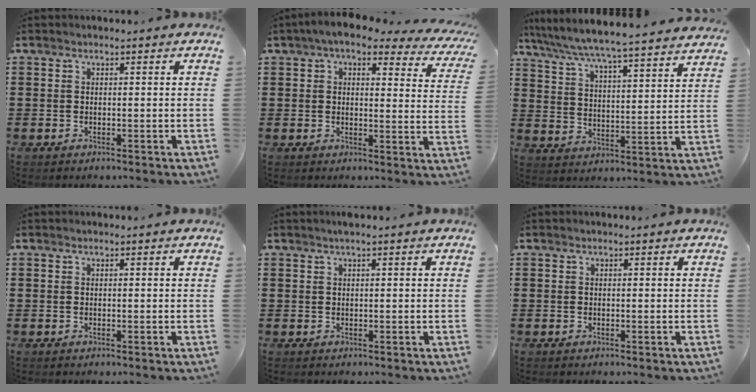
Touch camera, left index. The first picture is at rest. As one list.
[{"total": 5.4, "force": [4.2, 1.1, 3.2], "torque": [-0.070, -0.015, 0.071]}, {"total": 5.4, "force": [5.2, -0.7, 1.5], "torque": [-0.054, -0.044, 0.081]}, {"total": 0.0}, {"total": 0.9, "force": [0.4, 0.0, 0.7], "torque": [-0.012, 0.001, 0.008]}, {"total": 0.0}]